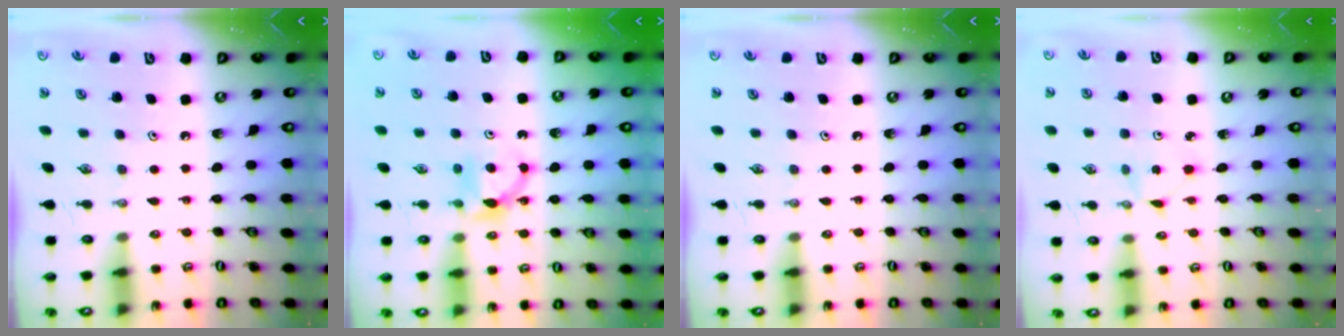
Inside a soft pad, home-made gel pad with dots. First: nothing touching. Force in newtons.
{"total": 5.9, "press": 5.8, "slide": 0.8}
{"total": 0.0}
{"total": 1.5, "press": 1.5, "slide": 0.2}